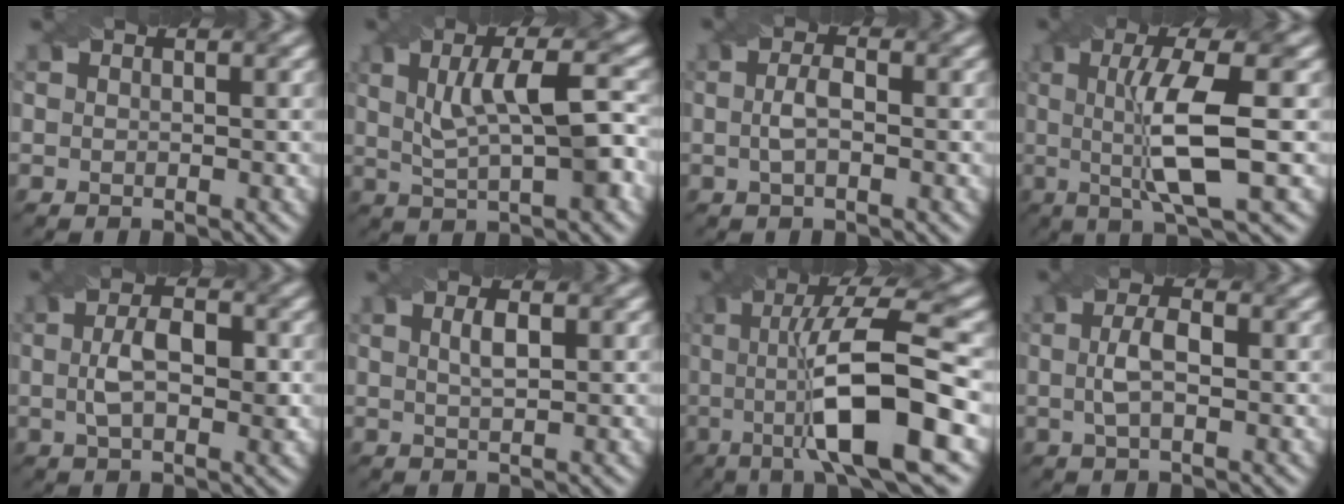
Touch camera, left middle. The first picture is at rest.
{"total": 6.9, "force": [1.3, 2.0, 6.5], "torque": [-0.105, 0.009, 0.023]}
{"total": 2.1, "force": [-0.2, 0.8, 1.9], "torque": [-0.044, 0.002, -0.005]}
{"total": 8.1, "force": [0.2, 1.6, 7.9], "torque": [-0.134, -0.002, 0.006]}
{"total": 4.4, "force": [0.1, 2.1, 3.9], "torque": [-0.075, 0.003, 0.001]}
{"total": 2.0, "force": [0.7, 0.6, 1.8], "torque": [-0.031, 0.004, 0.013]}
{"total": 11.7, "force": [-0.9, 2.6, 11.4], "torque": [-0.173, 0.009, -0.018]}
{"total": 2.9, "force": [0.1, 1.1, 2.7], "torque": [-0.060, 0.004, -0.002]}